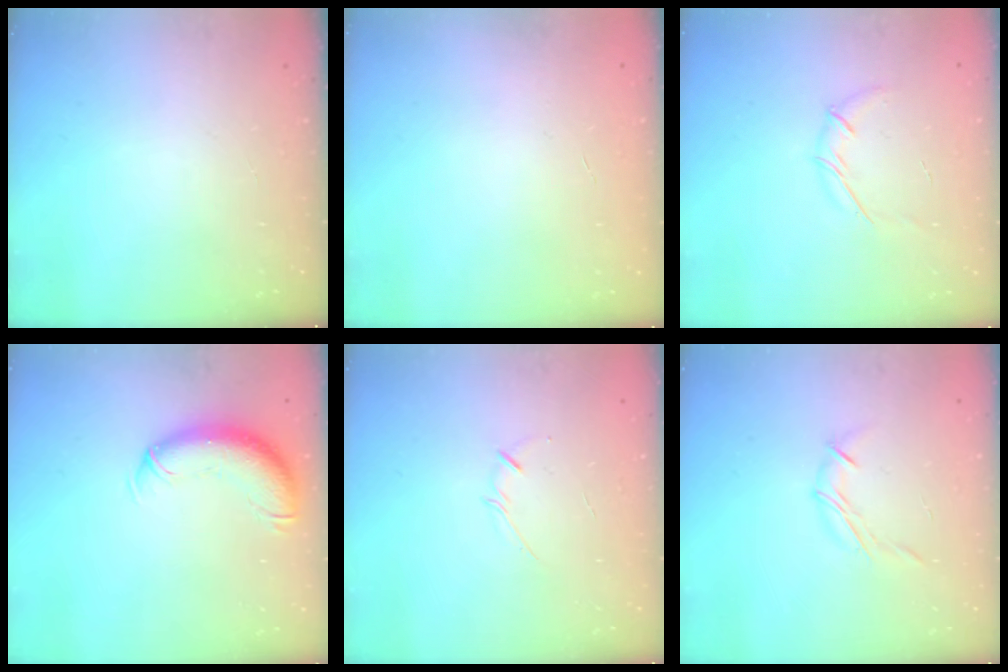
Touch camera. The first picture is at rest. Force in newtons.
{"total": 0.0}
{"total": 5.4, "press": 5.4, "slide": 0.6}
{"total": 11.8, "press": 11.5, "slide": 2.6}
{"total": 2.5, "press": 2.4, "slide": 0.5}
{"total": 5.6, "press": 5.5, "slide": 0.8}